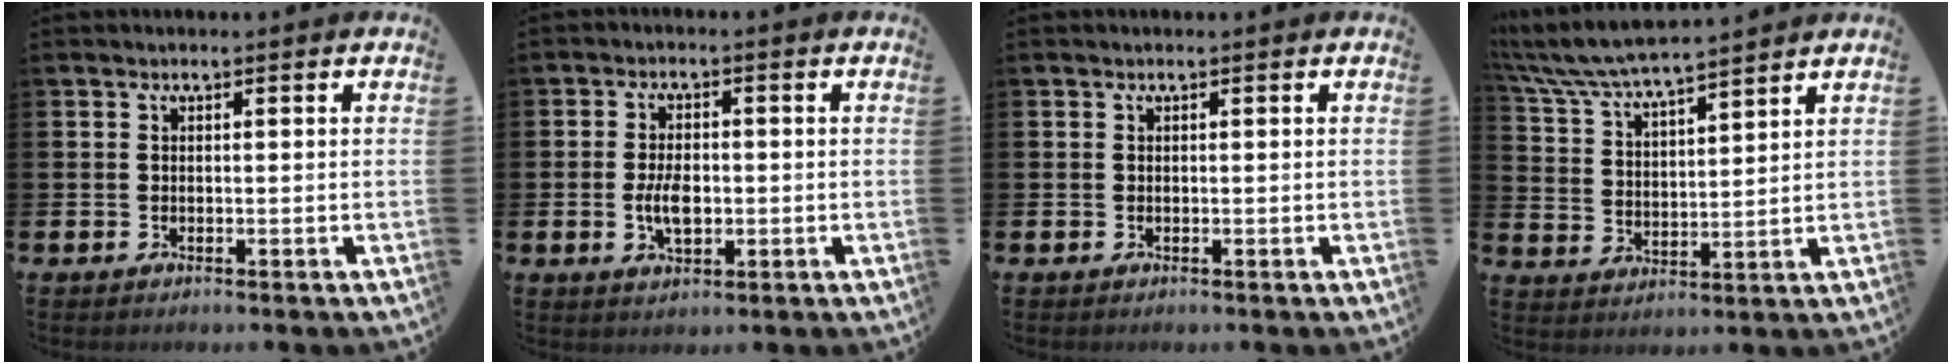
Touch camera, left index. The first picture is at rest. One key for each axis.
{"total": 4.3, "fx": -0.5, "fy": 2.3, "fz": 3.6, "tx": -0.056, "ty": 0.001, "tz": -0.010}
{"total": 0.0}
{"total": 6.6, "fx": 6.4, "fy": 0.4, "fz": 1.6, "tx": -0.062, "ty": -0.041, "tz": 0.113}